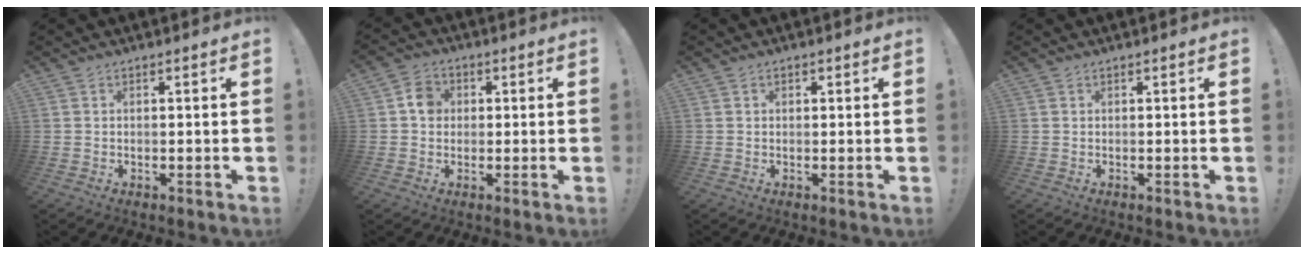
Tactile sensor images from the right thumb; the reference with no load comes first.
{"total": 5.5, "force": [0.6, 4.9, 2.6], "torque": [-0.023, 0.006, 0.009]}
{"total": 0.9, "force": [0.3, 0.8, 0.4], "torque": [0.001, -0.001, 0.003]}
{"total": 0.0}